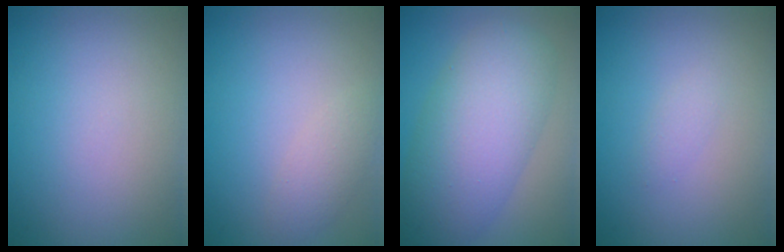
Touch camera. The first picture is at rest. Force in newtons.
{"total": 1.9, "press": 1.9, "slide": 0.1}
{"total": 8.4, "press": 8.4, "slide": 0.0}
{"total": 0.8, "press": 0.8, "slide": 0.1}